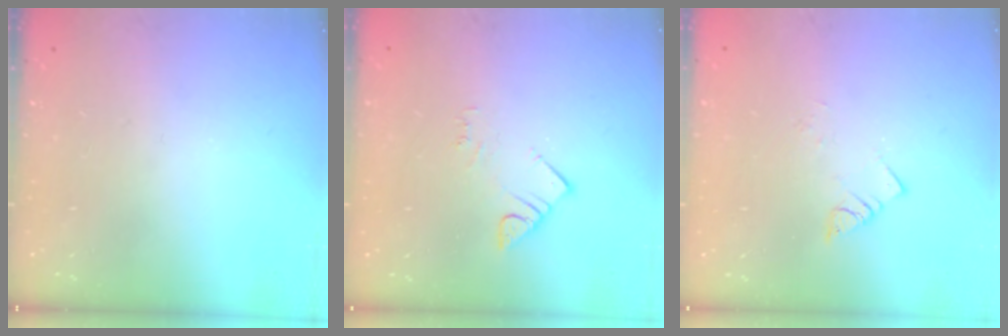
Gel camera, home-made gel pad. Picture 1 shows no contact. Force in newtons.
{"total": 2.8, "press": 2.8, "slide": 0.2}
{"total": 2.8, "press": 2.8, "slide": 0.3}